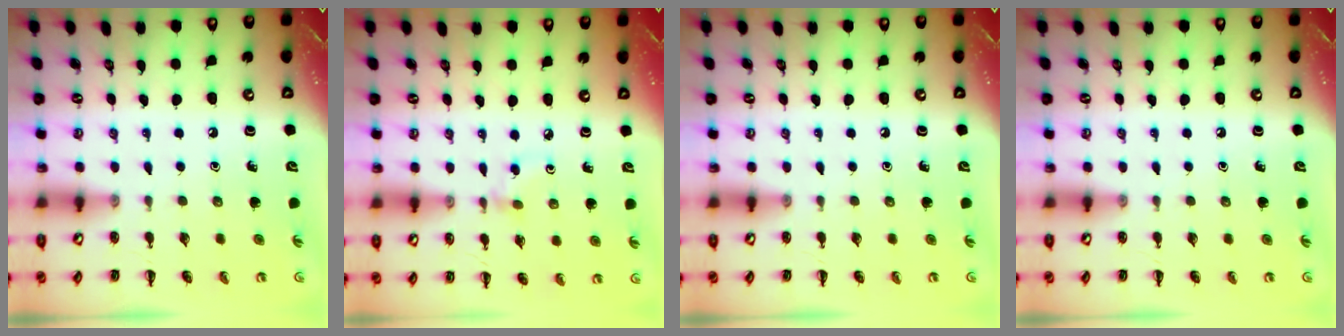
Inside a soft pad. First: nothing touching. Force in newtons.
{"total": 2.6, "press": 2.4, "slide": 1.1}
{"total": 0.0}
{"total": 0.0}